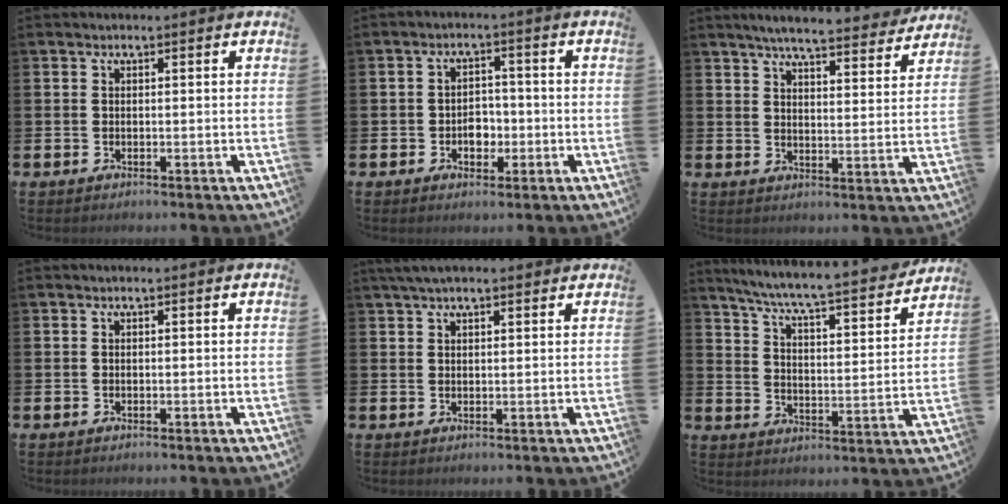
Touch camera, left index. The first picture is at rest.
{"total": 3.1, "force": [-1.0, 2.5, 1.6], "torque": [-0.027, 0.002, -0.024]}
{"total": 5.9, "force": [5.6, 0.2, 1.7], "torque": [-0.043, -0.035, 0.094]}
{"total": 0.0}
{"total": 3.1, "force": [2.5, 0.8, 1.7], "torque": [-0.035, 0.002, 0.046]}
{"total": 7.0, "force": [6.5, 0.1, 2.6], "torque": [-0.083, -0.054, 0.108]}